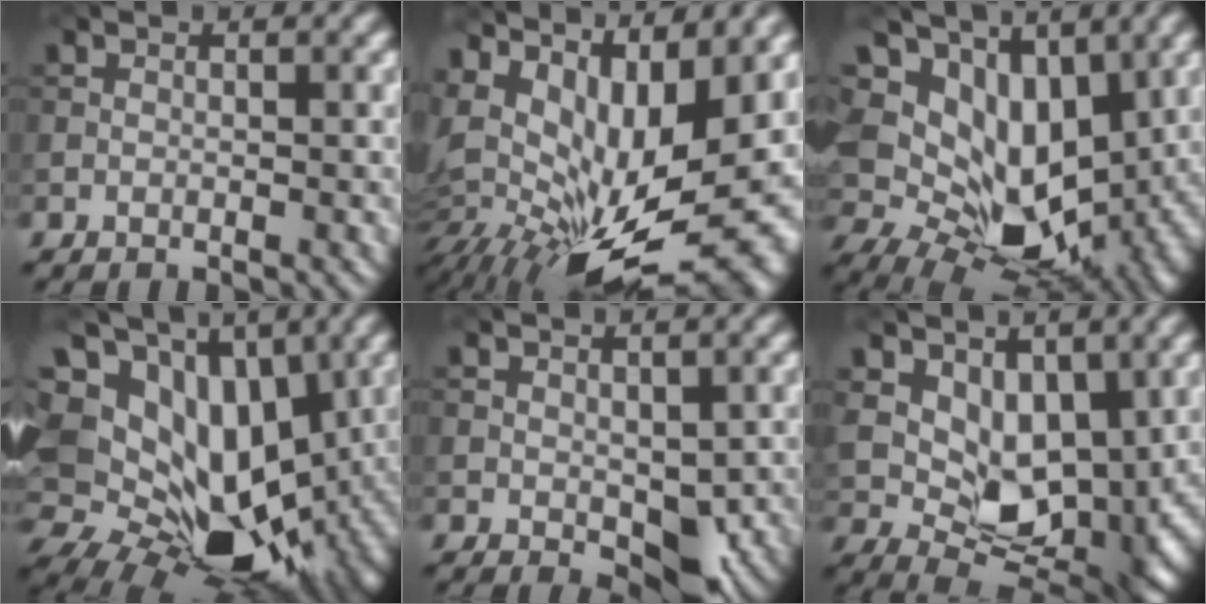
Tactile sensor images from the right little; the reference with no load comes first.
{"total": 15.1, "force": [0.0, 7.6, 13.1], "torque": [-0.204, -0.018, 0.032]}
{"total": 14.5, "force": [1.8, 10.2, 10.1], "torque": [-0.179, -0.022, 0.045]}
{"total": 20.7, "force": [0.7, 15.5, 13.8], "torque": [-0.252, 0.012, 0.028]}
{"total": 5.0, "force": [-0.8, 3.0, 4.0], "torque": [-0.067, -0.017, -0.003]}
{"total": 7.7, "force": [2.2, 5.1, 5.3], "torque": [-0.090, -0.021, 0.042]}